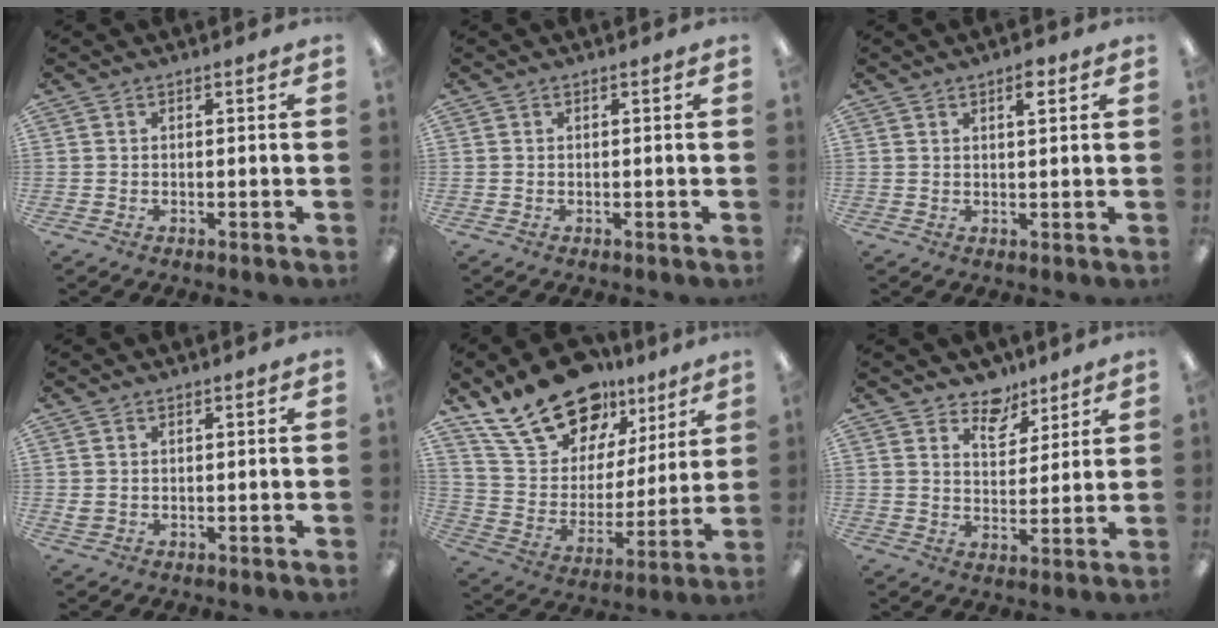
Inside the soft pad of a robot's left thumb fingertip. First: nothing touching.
{"total": 0.0}
{"total": 3.1, "force": [2.2, 1.1, 2.0], "torque": [-0.019, -0.009, 0.033]}
{"total": 1.4, "force": [0.7, 1.0, 0.5], "torque": [-0.010, 0.003, 0.014]}
{"total": 22.1, "force": [16.1, 12.2, 9.0], "torque": [-0.168, -0.099, 0.294]}
{"total": 7.9, "force": [6.2, 4.4, 1.9], "torque": [-0.025, -0.037, 0.113]}